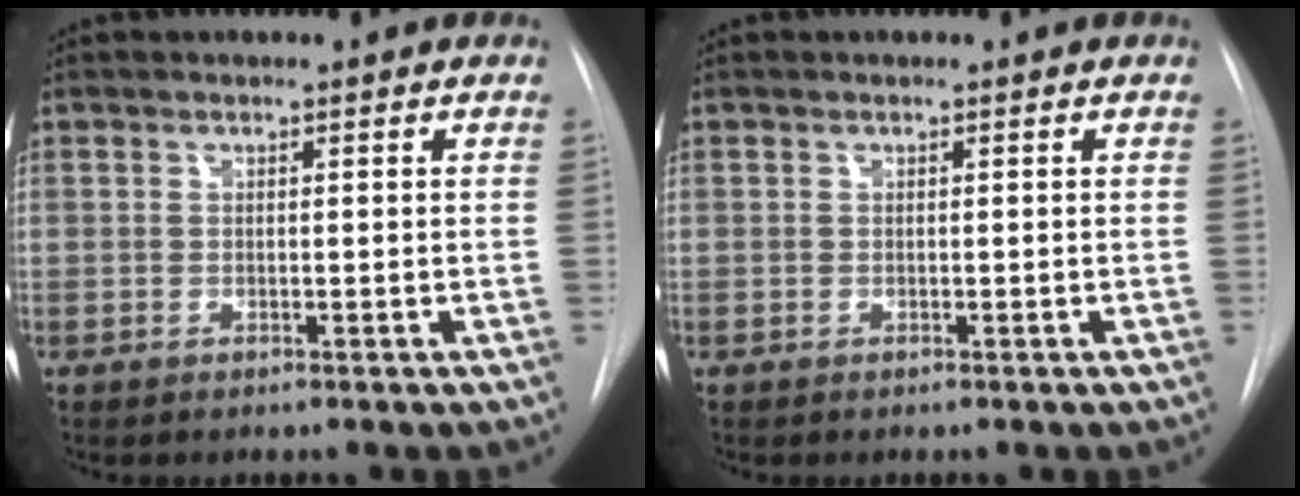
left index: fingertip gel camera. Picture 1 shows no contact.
{"total": 0.0}